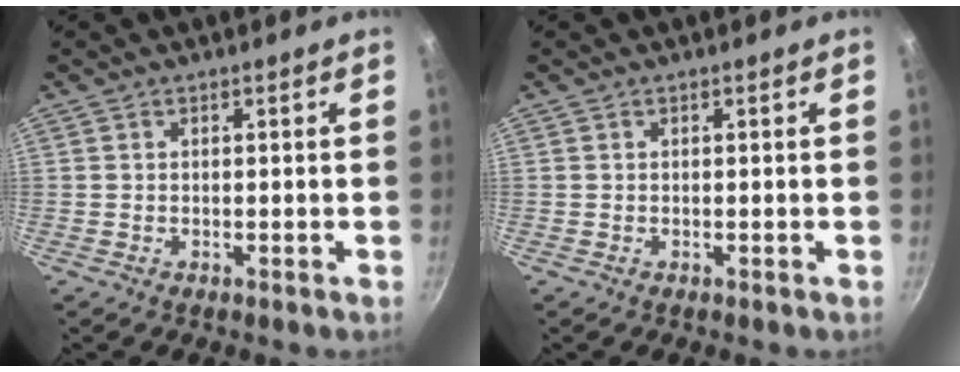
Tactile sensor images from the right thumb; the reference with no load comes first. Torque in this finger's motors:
{"motor_torque": [-0.35, 0.11, -0.06, 0.13, 0.01]}